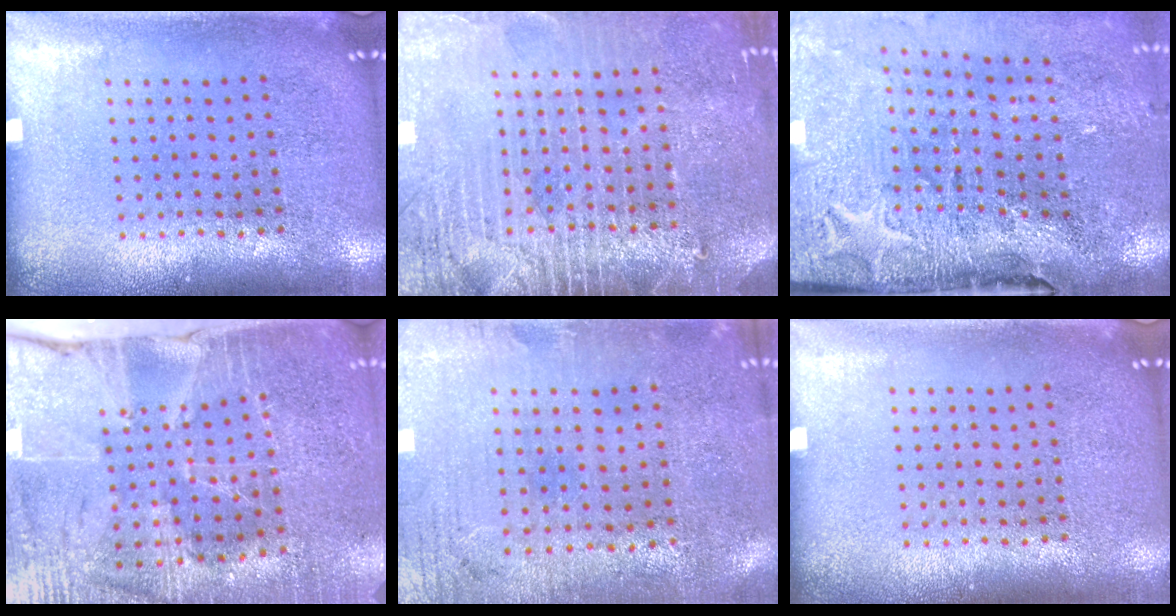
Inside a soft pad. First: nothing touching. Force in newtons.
{"total": 3.8, "press": 3.5, "slide": 1.5}
{"total": 3.7, "press": 3.3, "slide": 1.7}
{"total": 3.8, "press": 3.6, "slide": 1.2}
{"total": 0.5, "press": 0.2, "slide": 0.5}
{"total": 0.0}